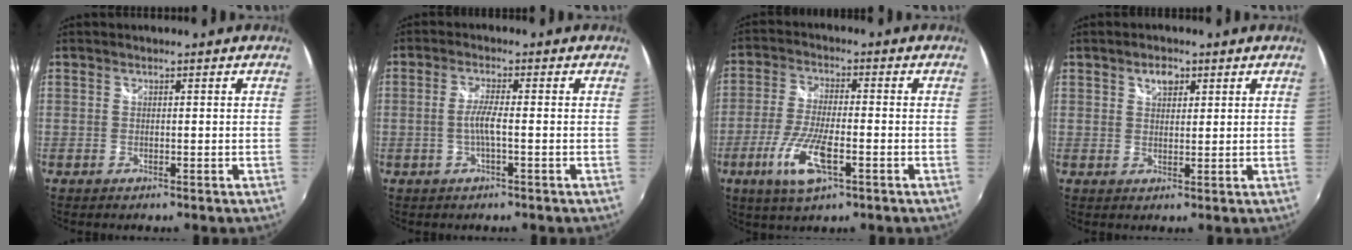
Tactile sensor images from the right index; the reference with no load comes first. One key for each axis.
{"total": 3.2, "fx": -0.9, "fy": -0.2, "fz": 3.1, "tx": -0.064, "ty": 0.000, "tz": -0.016}
{"total": 10.2, "fx": -4.3, "fy": 2.8, "fz": 8.9, "tx": -0.189, "ty": -0.013, "tz": -0.083}
{"total": 3.1, "fx": 1.7, "fy": 2.0, "fz": 1.7, "tx": -0.024, "ty": 0.008, "tz": 0.028}